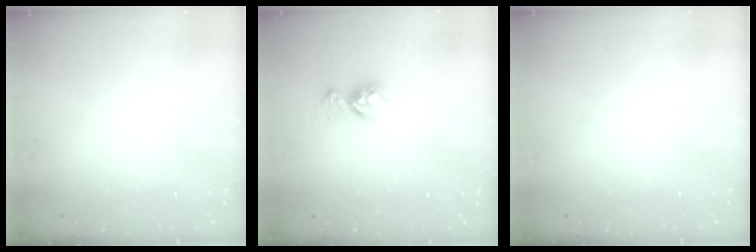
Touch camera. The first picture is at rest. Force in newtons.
{"total": 8.4, "press": 8.4, "slide": 0.6}
{"total": 0.0}